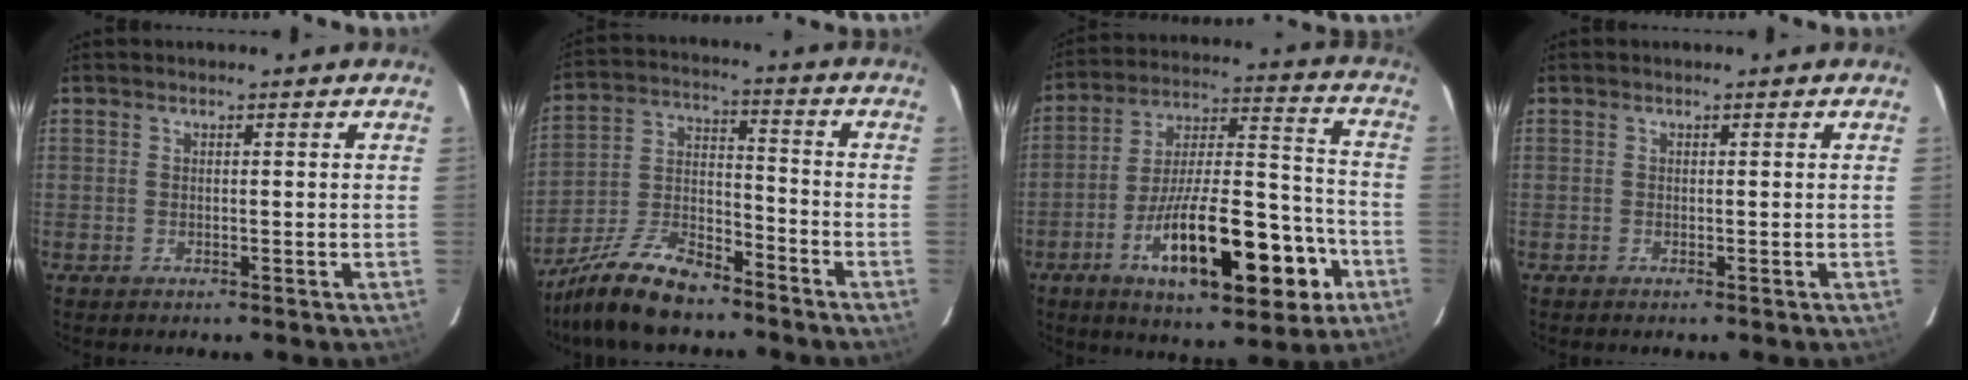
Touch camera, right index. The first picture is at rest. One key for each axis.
{"total": 14.5, "fx": -11.2, "fy": 5.3, "fz": 7.6, "tx": -0.175, "ty": -0.002, "tz": -0.210}
{"total": 22.2, "fx": -9.8, "fy": 7.9, "fz": 18.3, "tx": -0.301, "ty": 0.000, "tz": -0.144}
{"total": 0.0}